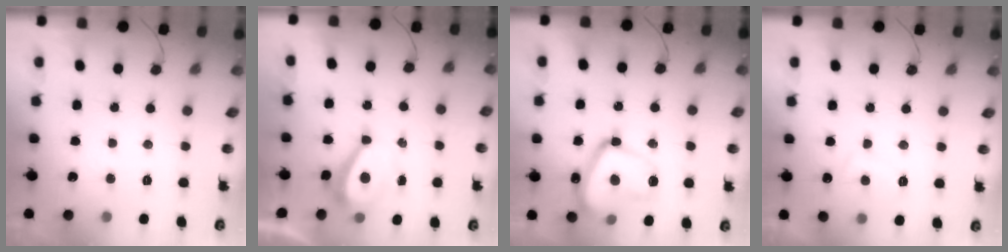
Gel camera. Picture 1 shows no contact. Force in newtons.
{"total": 4.0, "press": 4.0, "slide": 0.6}
{"total": 17.3, "press": 17.2, "slide": 1.5}
{"total": 3.5, "press": 3.4, "slide": 0.8}